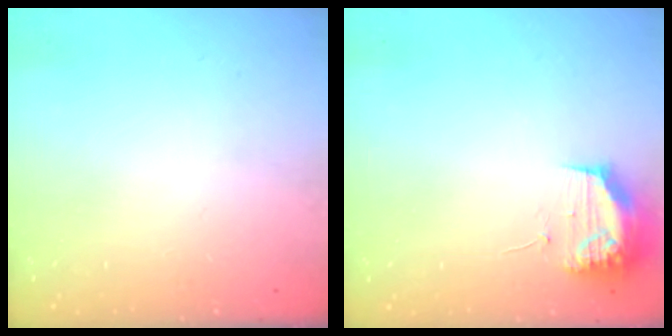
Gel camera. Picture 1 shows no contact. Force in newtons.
{"total": 11.5, "press": 11.5, "slide": 0.7}